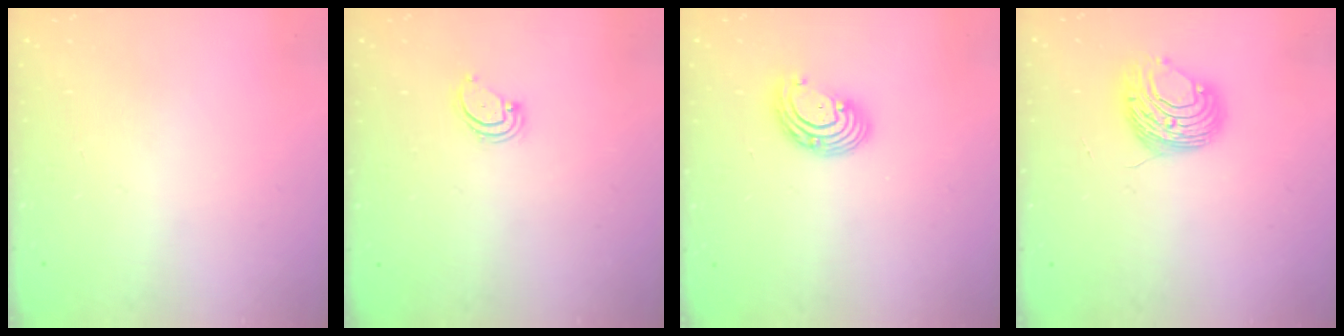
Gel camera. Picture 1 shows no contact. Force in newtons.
{"total": 3.0, "press": 3.0, "slide": 0.4}
{"total": 6.2, "press": 6.1, "slide": 0.9}
{"total": 9.7, "press": 9.7, "slide": 0.6}